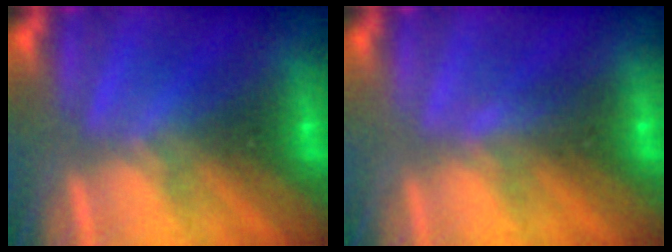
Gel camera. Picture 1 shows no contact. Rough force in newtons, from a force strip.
{"total": 3.7}